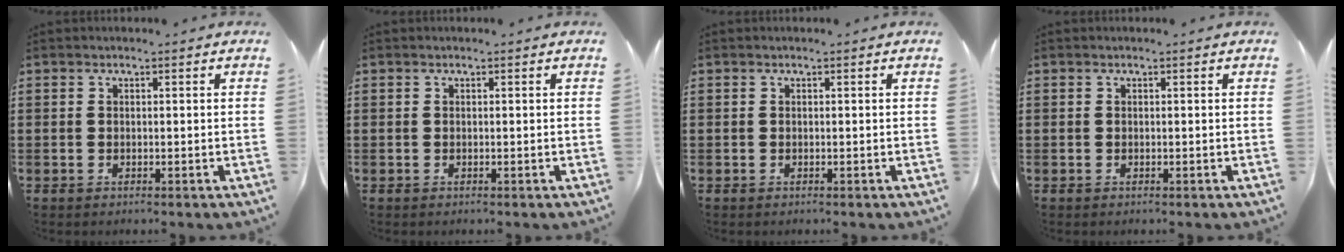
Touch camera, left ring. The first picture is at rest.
{"total": 0.0}
{"total": 0.0}
{"total": 0.0}